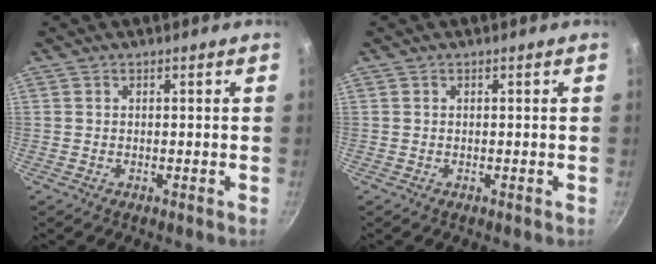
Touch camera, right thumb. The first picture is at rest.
{"total": 0.0}